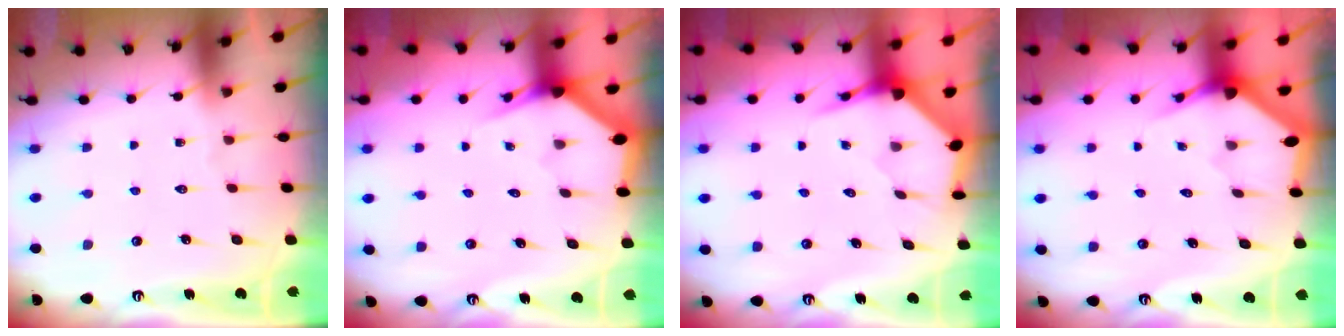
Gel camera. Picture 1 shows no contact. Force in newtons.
{"total": 2.9, "press": 2.9, "slide": 0.0}
{"total": 3.9, "press": 3.9, "slide": 0.5}
{"total": 2.9, "press": 2.9, "slide": 0.1}